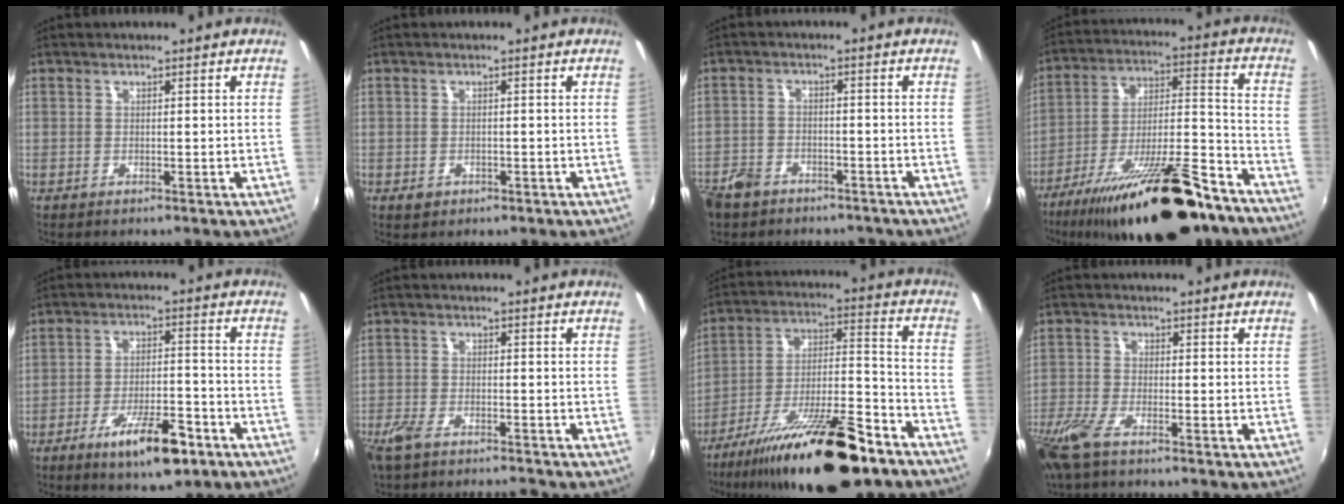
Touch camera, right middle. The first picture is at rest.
{"total": 1.6, "force": [-0.6, 1.3, 0.6], "torque": [-0.012, -0.002, -0.006]}
{"total": 8.9, "force": [-6.2, 5.7, 2.8], "torque": [-0.088, 0.011, -0.100]}
{"total": 26.7, "force": [-19.4, 6.8, 17.1], "torque": [-0.292, -0.028, -0.291]}
{"total": 10.8, "force": [-6.4, 2.9, 8.2], "torque": [-0.152, -0.007, -0.098]}
{"total": 6.5, "force": [-5.5, 1.6, 3.2], "torque": [-0.083, -0.018, -0.104]}
{"total": 24.6, "force": [-16.7, 6.4, 16.9], "torque": [-0.292, -0.032, -0.263]}
{"total": 7.9, "force": [-5.7, 2.1, 5.1], "torque": [-0.132, -0.028, -0.117]}